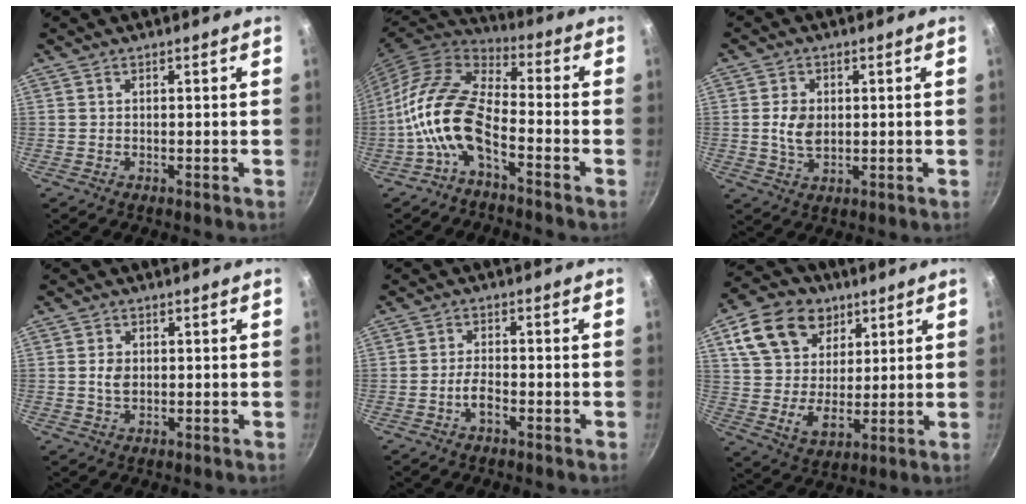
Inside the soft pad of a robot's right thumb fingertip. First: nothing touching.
{"total": 13.3, "force": [-5.1, 6.4, 10.5], "torque": [-0.200, 0.049, -0.116]}
{"total": 5.6, "force": [0.4, 3.9, 4.0], "torque": [-0.065, -0.005, 0.009]}
{"total": 3.2, "force": [0.3, 2.3, 2.2], "torque": [-0.033, 0.000, 0.006]}
{"total": 3.1, "force": [-1.5, 1.4, 2.3], "torque": [-0.043, 0.016, -0.031]}
{"total": 18.0, "force": [8.0, 13.3, 9.1], "torque": [-0.138, -0.013, 0.145]}